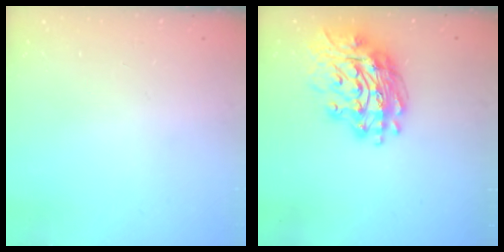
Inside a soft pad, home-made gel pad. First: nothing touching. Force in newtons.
{"total": 17.2, "press": 17.1, "slide": 1.9}